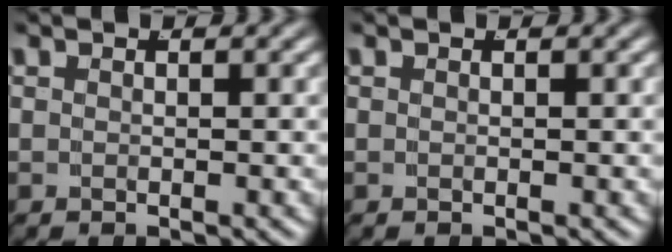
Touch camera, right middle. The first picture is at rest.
{"total": 0.0}